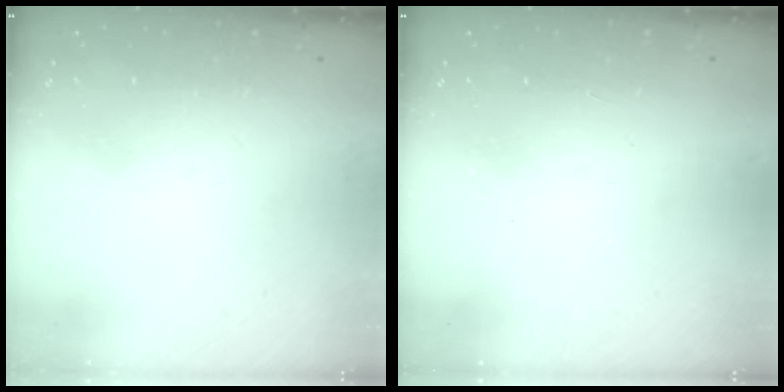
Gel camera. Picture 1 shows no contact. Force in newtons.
{"total": 1.0, "press": 1.0, "slide": 0.1}